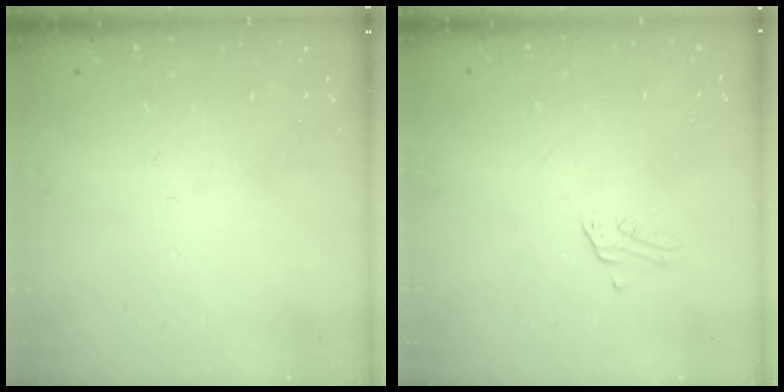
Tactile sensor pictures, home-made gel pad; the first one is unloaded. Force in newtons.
{"total": 1.2, "press": 1.2, "slide": 0.0}